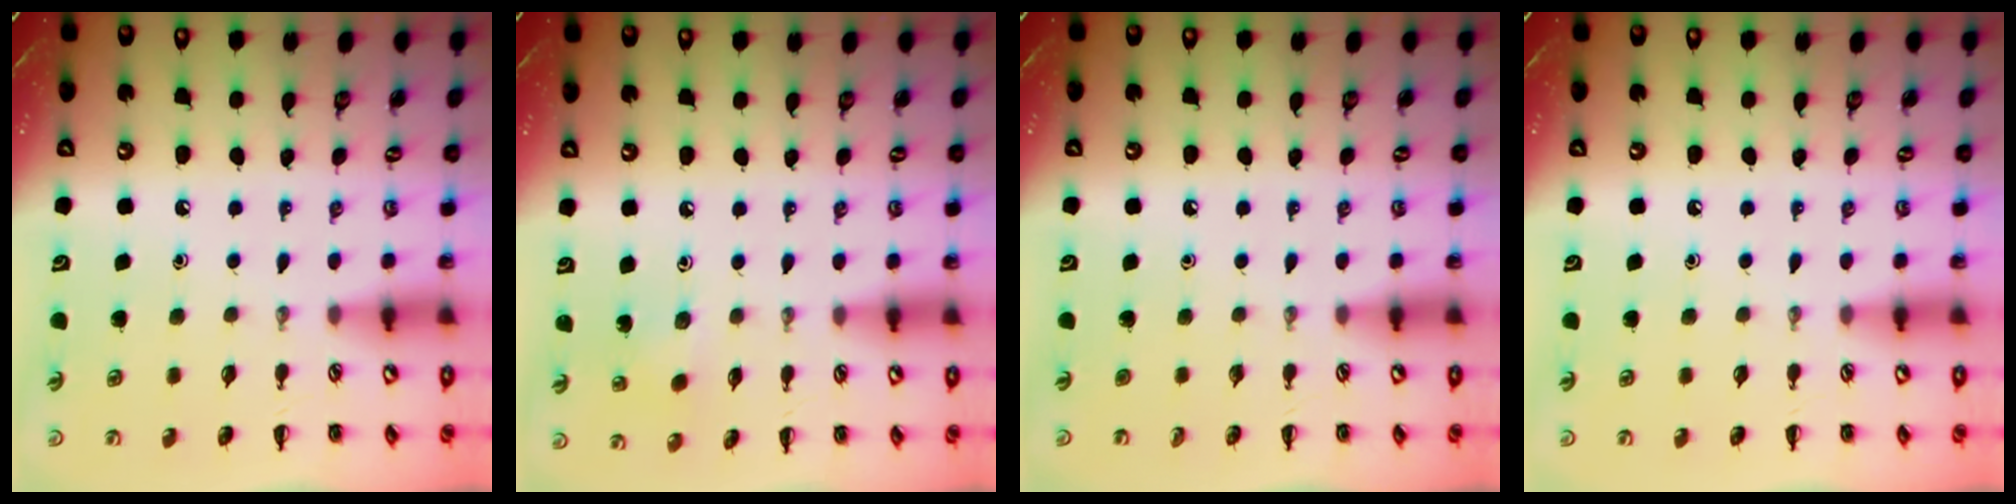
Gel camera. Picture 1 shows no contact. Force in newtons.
{"total": 2.4, "press": 2.3, "slide": 0.6}
{"total": 0.0}
{"total": 0.0}